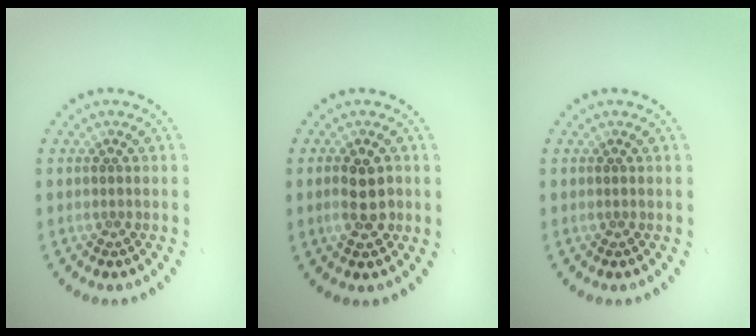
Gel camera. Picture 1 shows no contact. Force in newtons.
{"total": 2.9, "press": 2.8, "slide": 0.2}
{"total": 0.0}